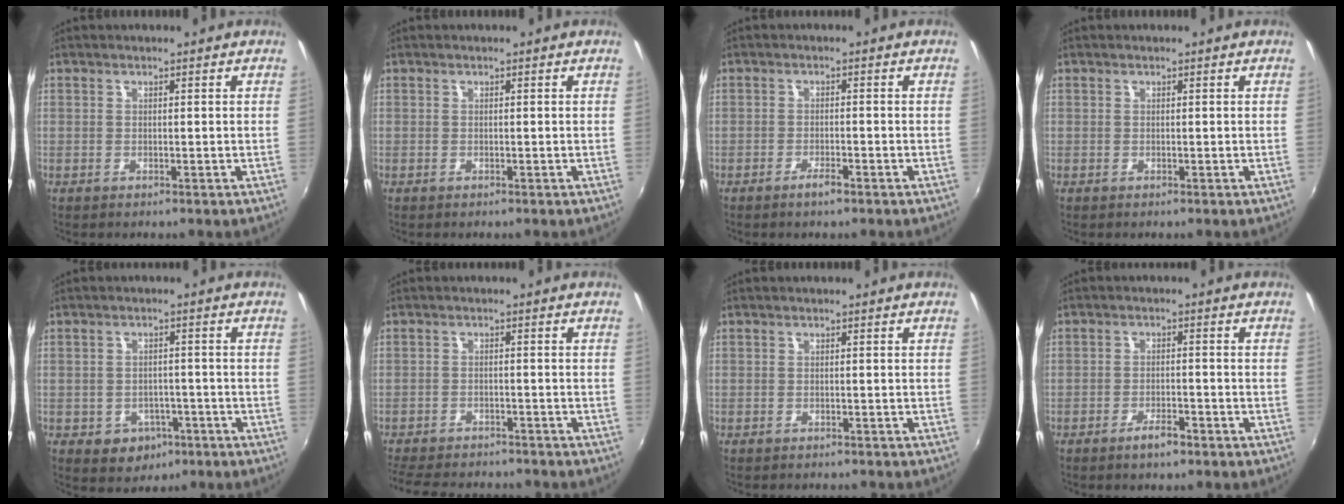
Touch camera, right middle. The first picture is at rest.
{"total": 0.0}
{"total": 2.2, "force": [-1.6, 0.4, 1.4], "torque": [-0.032, -0.002, -0.032]}
{"total": 0.0}
{"total": 6.1, "force": [-2.7, 5.1, 2.0], "torque": [-0.053, 0.004, -0.024]}
{"total": 12.4, "force": [-11.0, 3.6, 4.5], "torque": [-0.114, -0.014, -0.168]}
{"total": 2.1, "force": [-1.9, 0.5, 0.6], "torque": [-0.018, -0.012, -0.027]}
{"total": 3.1, "force": [-2.4, 0.9, 1.8], "torque": [-0.043, -0.002, -0.042]}